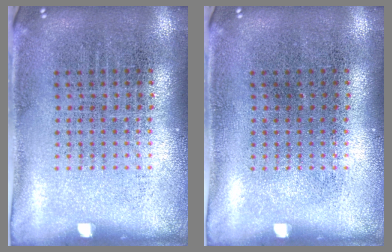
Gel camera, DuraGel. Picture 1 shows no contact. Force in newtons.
{"total": 0.0}